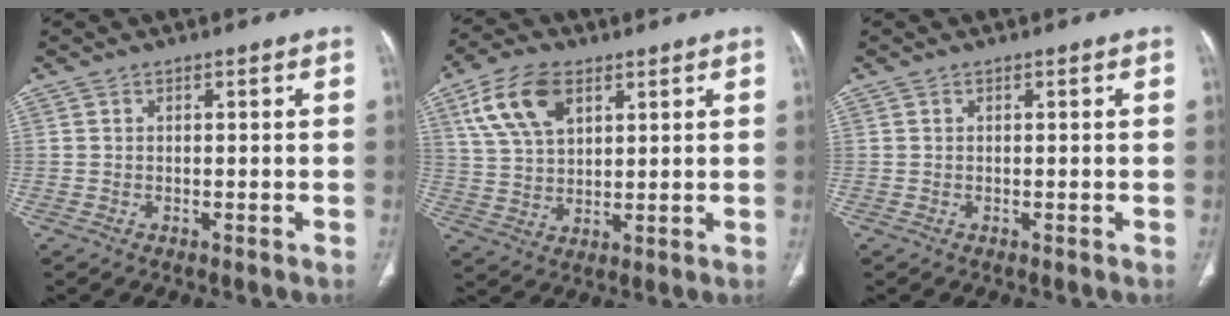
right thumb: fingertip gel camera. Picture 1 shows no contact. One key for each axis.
{"total": 11.5, "fx": 5.3, "fy": 6.5, "fz": 7.9, "tx": -0.144, "ty": -0.008, "tz": 0.106}
{"total": 0.0}